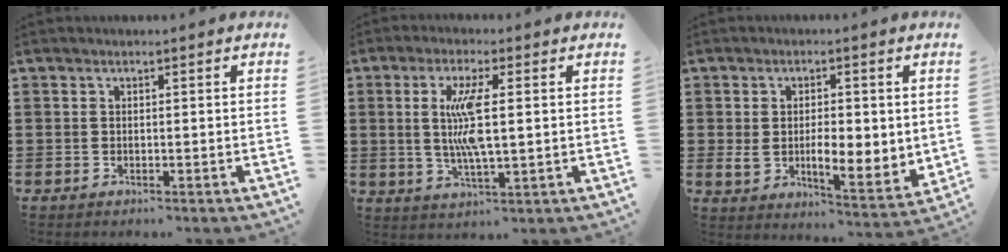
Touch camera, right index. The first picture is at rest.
{"total": 7.5, "force": [0.8, 1.4, 7.4], "torque": [-0.159, -0.007, 0.004]}
{"total": 5.7, "force": [0.3, 2.9, 4.9], "torque": [-0.089, 0.002, 0.003]}